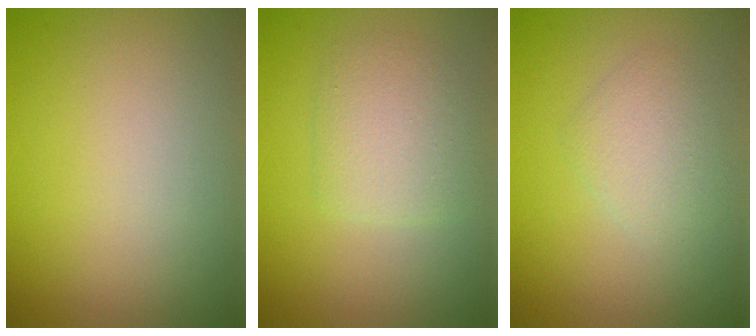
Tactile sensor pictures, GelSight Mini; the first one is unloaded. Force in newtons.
{"total": 2.9, "press": 2.9, "slide": 0.1}
{"total": 2.1, "press": 2.1, "slide": 0.0}